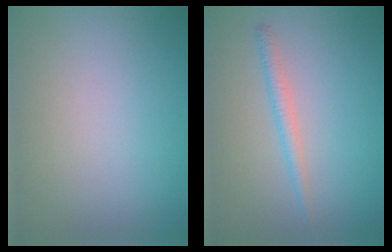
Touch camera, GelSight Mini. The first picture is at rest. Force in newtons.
{"total": 1.5, "press": 1.5, "slide": 0.1}